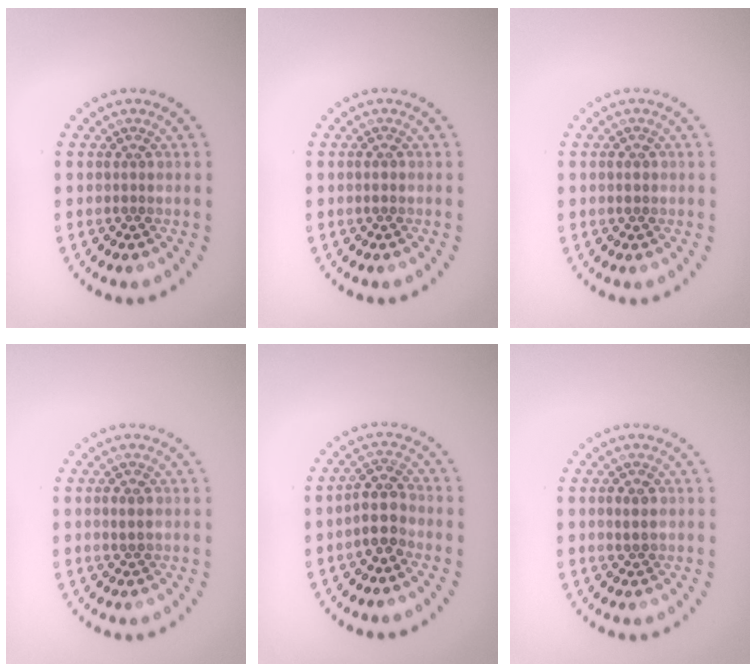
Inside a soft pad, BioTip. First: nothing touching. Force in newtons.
{"total": 0.9, "press": 0.9, "slide": 0.2}
{"total": 1.1, "press": 1.1, "slide": 0.1}
{"total": 0.9, "press": 0.9, "slide": 0.2}
{"total": 2.9, "press": 2.5, "slide": 1.4}
{"total": 1.2, "press": 1.2, "slide": 0.0}